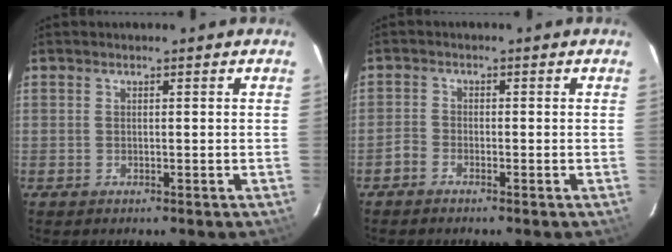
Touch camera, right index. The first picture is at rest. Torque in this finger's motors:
{"motor_torque": [0.01, -0.03, -0.37, -0.21]}